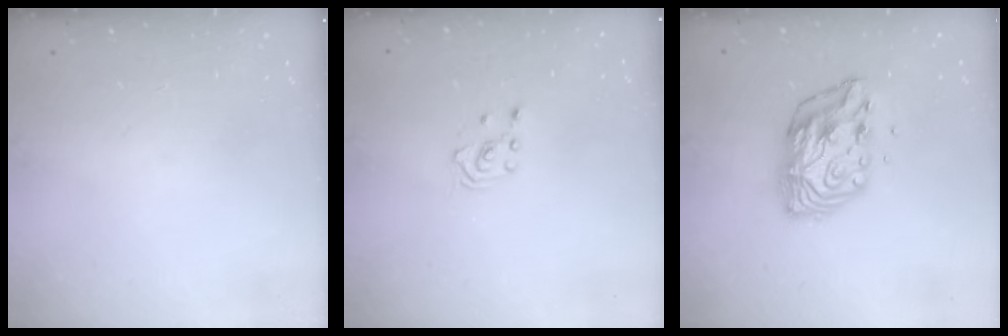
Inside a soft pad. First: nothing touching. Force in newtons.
{"total": 2.0, "press": 2.0, "slide": 0.3}
{"total": 10.5, "press": 10.5, "slide": 1.1}